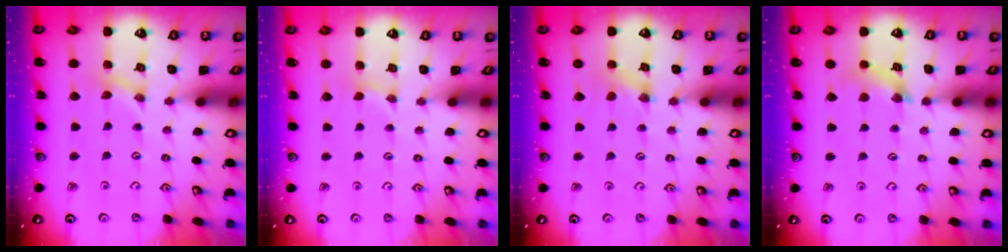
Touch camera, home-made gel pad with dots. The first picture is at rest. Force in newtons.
{"total": 0.0}
{"total": 0.0}
{"total": 6.7, "press": 6.7, "slide": 0.6}